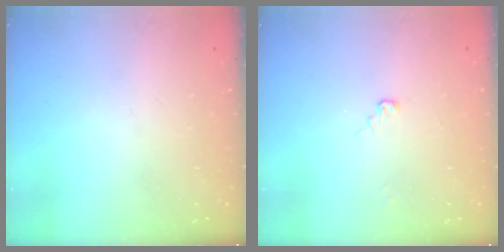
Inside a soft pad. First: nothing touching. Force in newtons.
{"total": 3.8, "press": 3.8, "slide": 0.4}